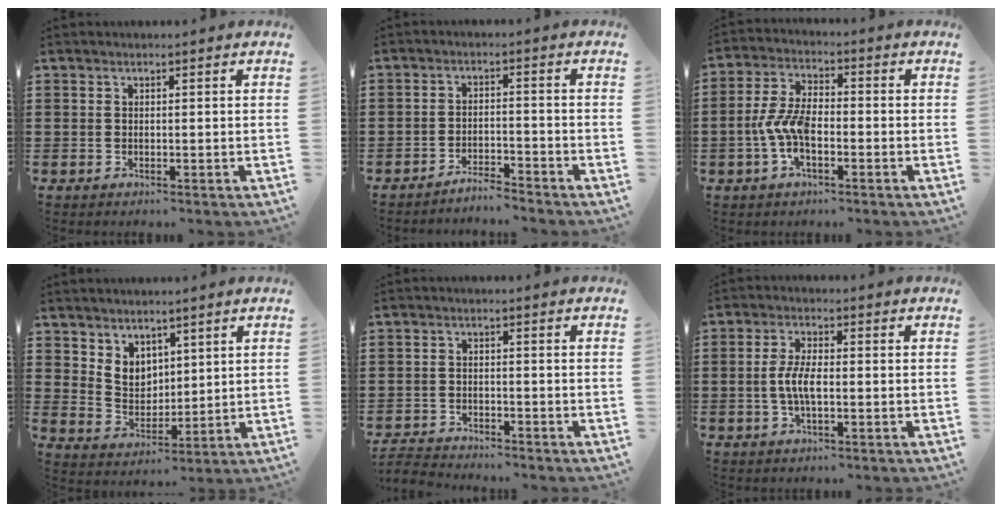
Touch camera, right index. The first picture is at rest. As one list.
[{"total": 3.2, "force": [-3.2, -0.2, 0.1], "torque": [-0.008, 0.001, -0.068]}, {"total": 6.9, "force": [-2.1, 3.2, 5.8], "torque": [-0.149, -0.008, -0.048]}, {"total": 5.0, "force": [3.5, 3.5, 0.7], "torque": [-0.033, -0.002, 0.067]}, {"total": 2.6, "force": [-2.6, 0.1, -0.1], "torque": [-0.006, -0.002, -0.056]}, {"total": 4.7, "force": [-0.7, 1.6, 4.3], "torque": [-0.099, -0.003, -0.019]}]